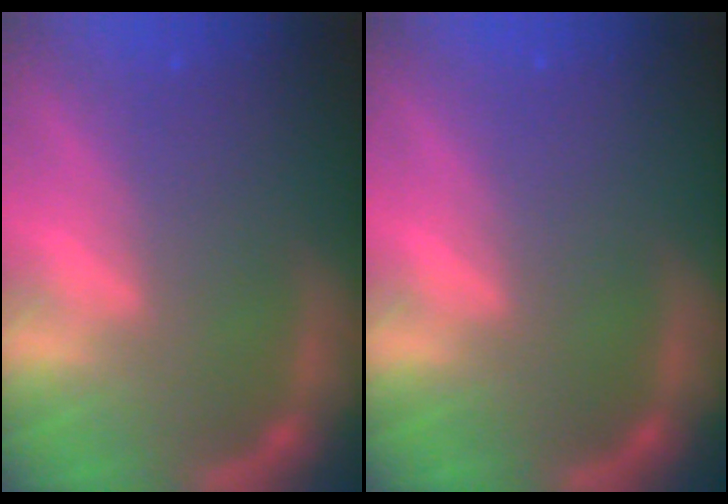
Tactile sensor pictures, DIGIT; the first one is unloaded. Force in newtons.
{"total": 0.0}